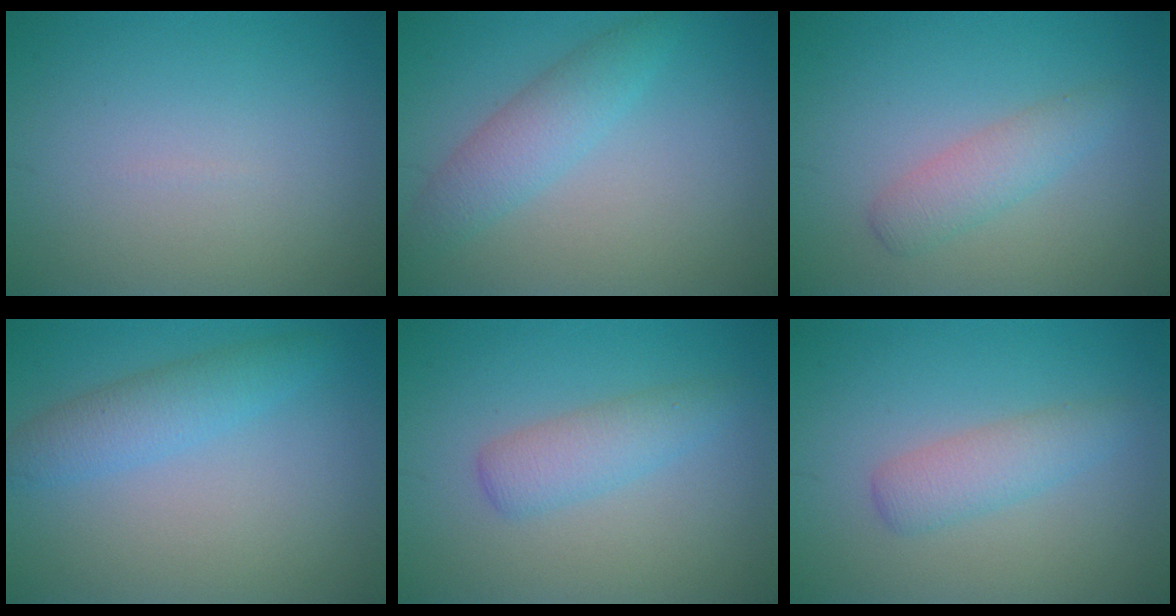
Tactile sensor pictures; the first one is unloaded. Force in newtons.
{"total": 2.4, "press": 2.4, "slide": 0.2}
{"total": 2.4, "press": 2.4, "slide": 0.1}
{"total": 3.0, "press": 3.0, "slide": 0.1}
{"total": 2.8, "press": 2.8, "slide": 0.0}
{"total": 2.6, "press": 2.6, "slide": 0.0}